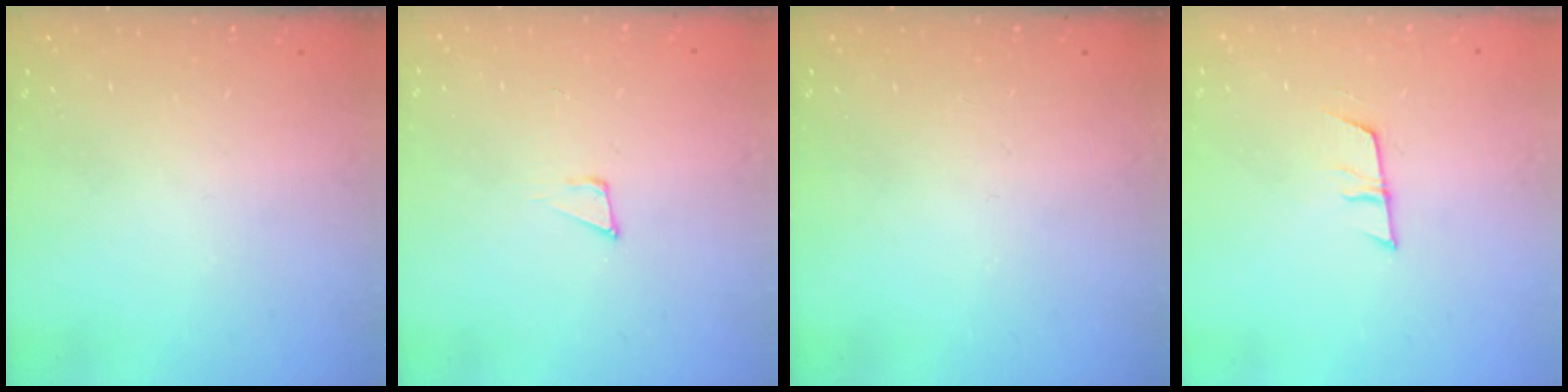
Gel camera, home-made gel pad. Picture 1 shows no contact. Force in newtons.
{"total": 4.6, "press": 4.5, "slide": 0.8}
{"total": 0.0}
{"total": 7.2, "press": 7.1, "slide": 0.5}